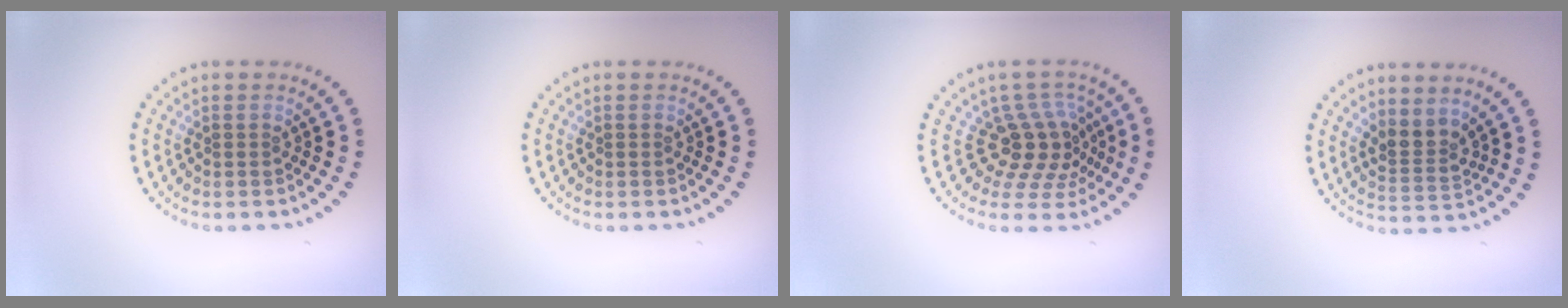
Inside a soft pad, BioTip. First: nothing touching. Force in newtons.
{"total": 0.0}
{"total": 4.4, "press": 3.1, "slide": 3.1}
{"total": 2.6, "press": 1.9, "slide": 1.7}